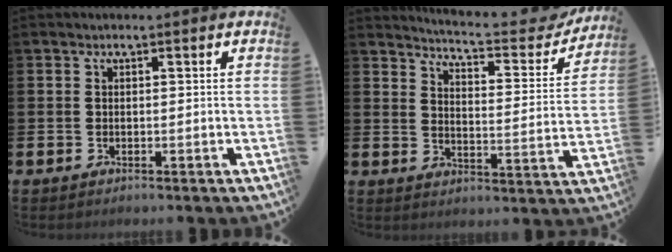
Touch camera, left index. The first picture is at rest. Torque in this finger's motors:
{"motor_torque": [0.73, -1.41, 0.07, 0.06]}